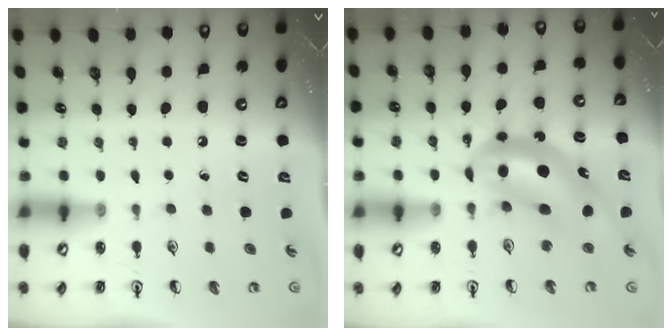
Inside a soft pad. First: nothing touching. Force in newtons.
{"total": 10.0, "press": 9.6, "slide": 3.0}